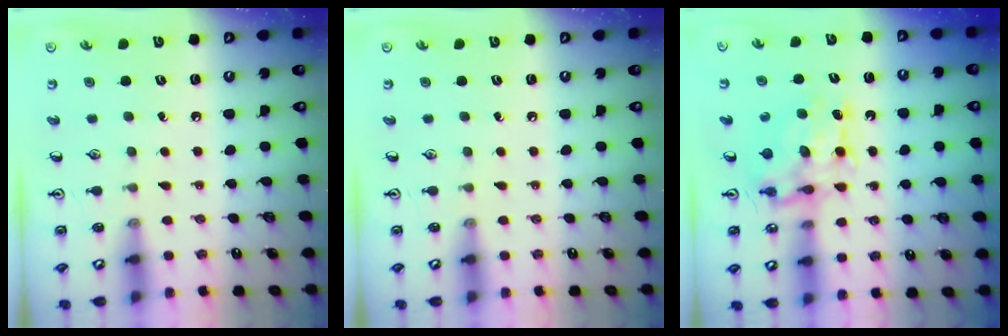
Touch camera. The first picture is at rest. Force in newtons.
{"total": 0.0}
{"total": 8.6, "press": 8.6, "slide": 0.9}